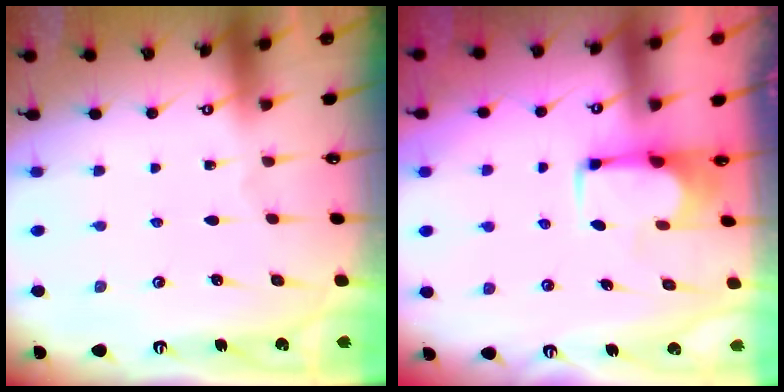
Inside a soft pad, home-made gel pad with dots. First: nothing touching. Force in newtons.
{"total": 1.6, "press": 1.5, "slide": 0.6}